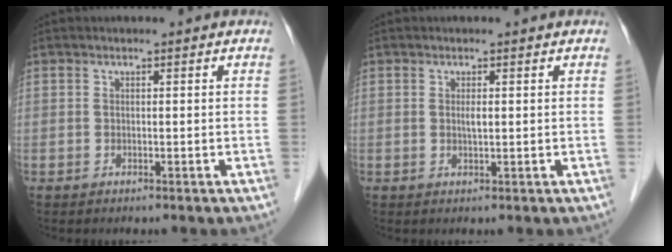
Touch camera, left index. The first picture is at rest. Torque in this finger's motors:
{"motor_torque": [0.33, 0.03, 0.00, 0.00]}